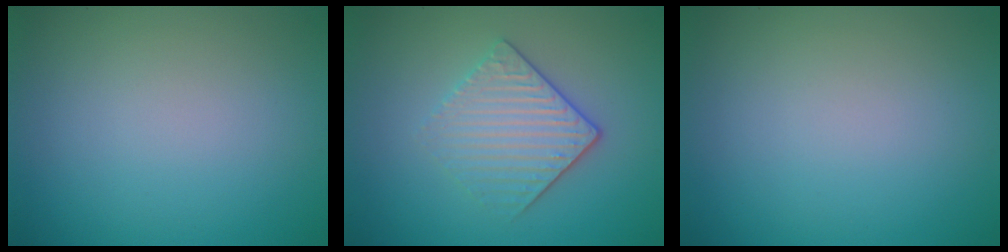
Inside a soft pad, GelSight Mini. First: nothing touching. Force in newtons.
{"total": 3.7, "press": 3.3, "slide": 1.7}
{"total": 0.0}